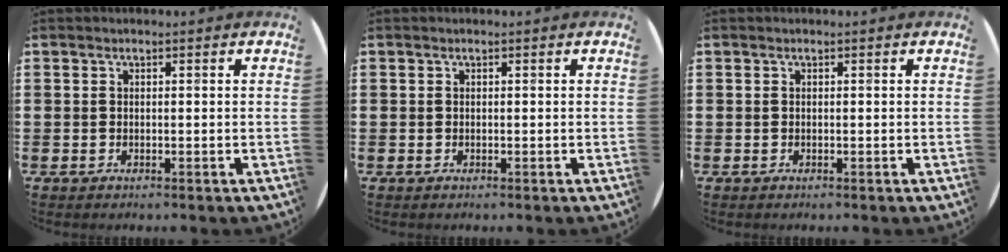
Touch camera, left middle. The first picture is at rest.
{"total": 0.0}
{"total": 0.0}